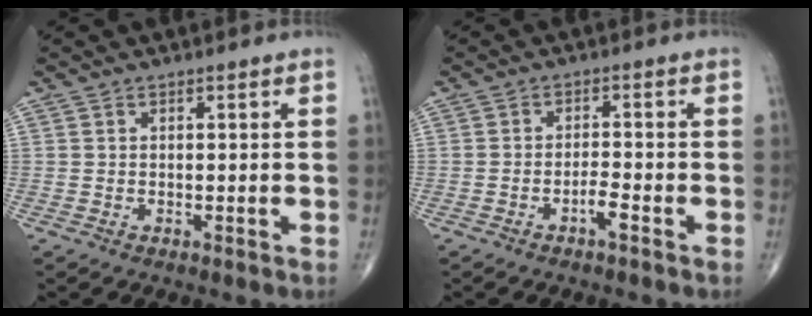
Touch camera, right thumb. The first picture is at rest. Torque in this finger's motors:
{"motor_torque": [0.76, 1.19, 0.36, -0.01, 0.13]}